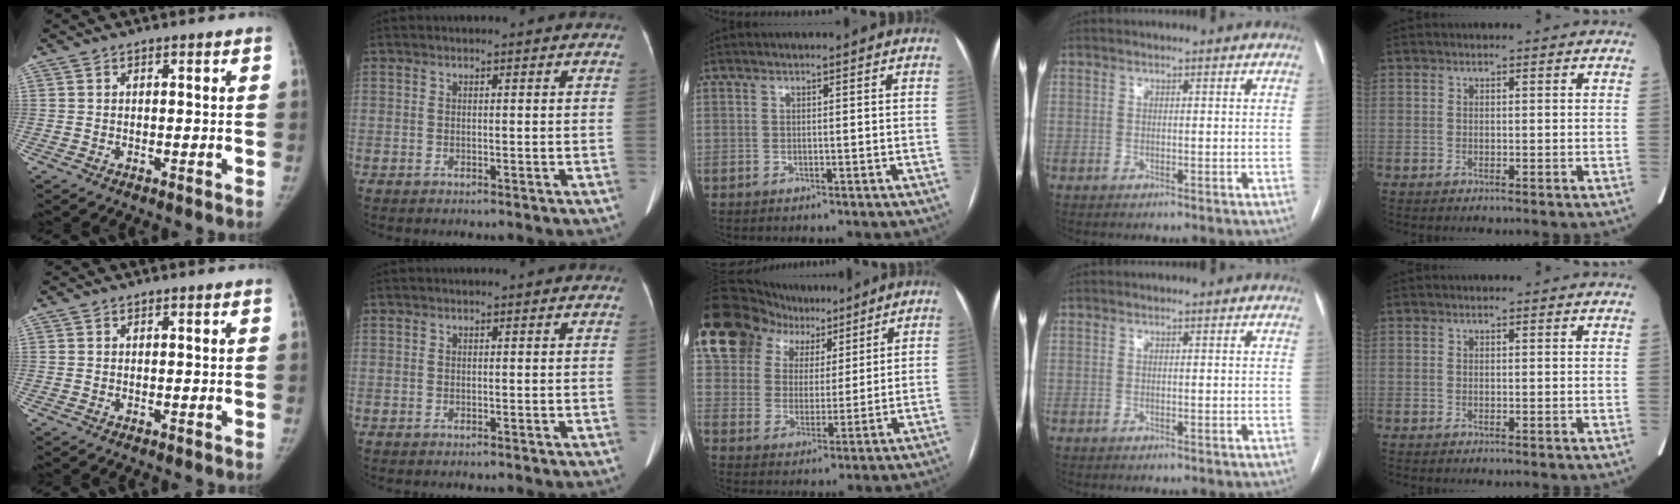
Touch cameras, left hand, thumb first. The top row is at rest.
{"middle": {"total": 21.7, "force": [13.9, 14.3, 8.5], "torque": [-0.209, 0.076, 0.250]}}